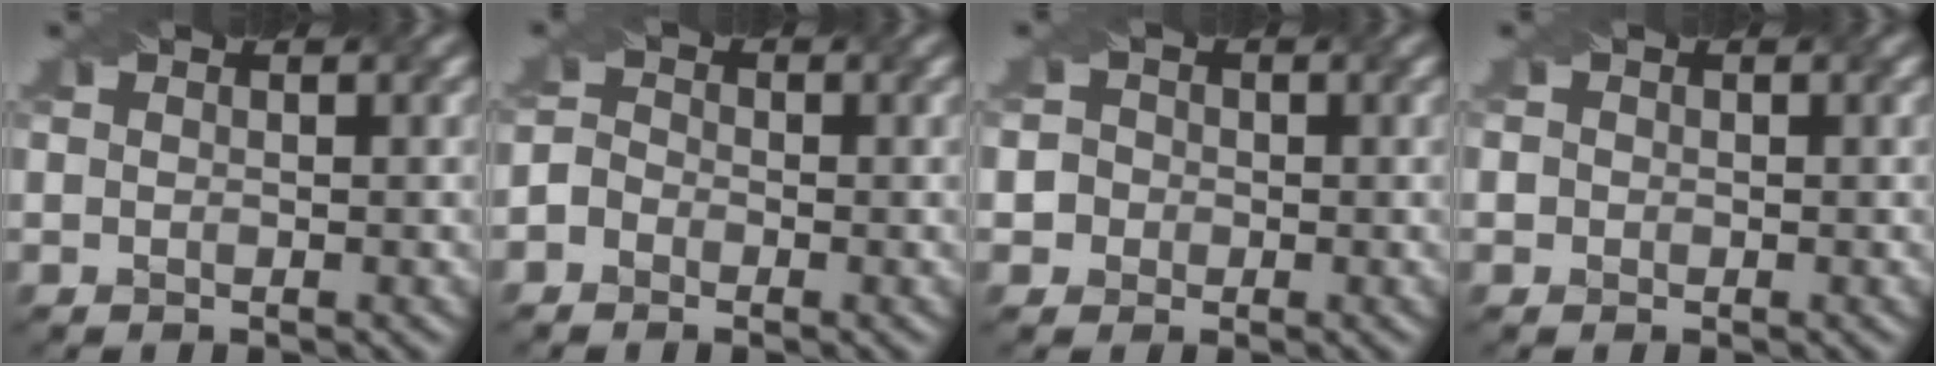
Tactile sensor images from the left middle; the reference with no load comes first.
{"total": 1.9, "force": [-1.3, 1.3, 0.4], "torque": [0.006, 0.011, -0.026]}
{"total": 2.8, "force": [-0.3, 2.7, 0.6], "torque": [0.014, 0.028, -0.023]}
{"total": 1.3, "force": [0.3, 1.1, 0.5], "torque": [0.004, 0.019, -0.007]}